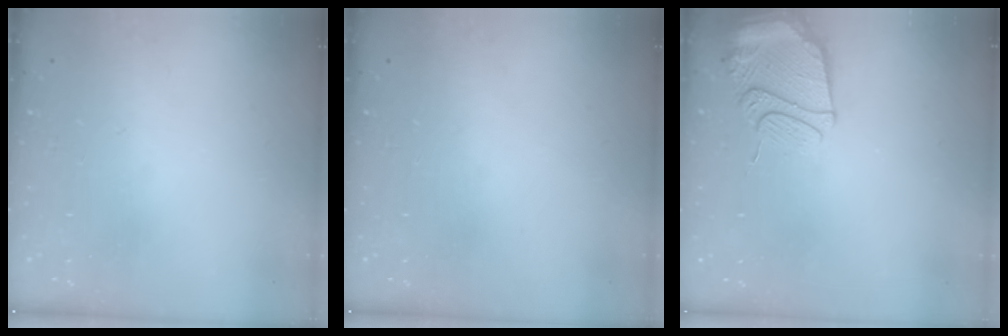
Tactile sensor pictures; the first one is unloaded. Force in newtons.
{"total": 15.1, "press": 2.1, "slide": 14.9}
{"total": 13.3, "press": 13.2, "slide": 1.4}